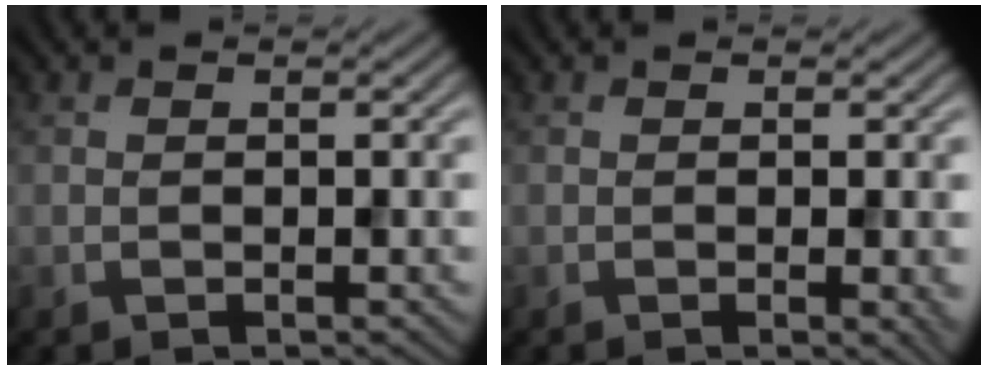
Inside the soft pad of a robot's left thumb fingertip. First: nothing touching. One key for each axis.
{"total": 1.3, "fx": -0.1, "fy": 0.1, "fz": 1.2, "tx": -0.017, "ty": -0.005, "tz": -0.004}